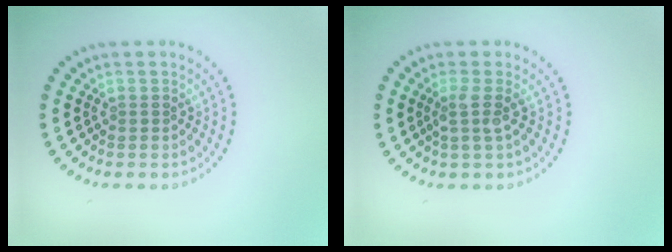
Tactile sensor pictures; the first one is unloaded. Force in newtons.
{"total": 1.8, "press": 1.3, "slide": 1.2}